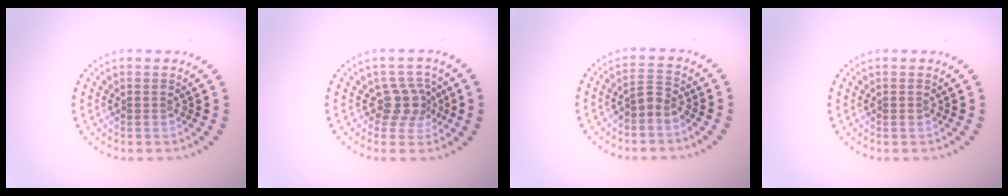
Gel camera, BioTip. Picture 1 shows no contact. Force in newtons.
{"total": 2.8, "press": 2.1, "slide": 1.8}
{"total": 1.9, "press": 1.4, "slide": 1.3}
{"total": 0.0}